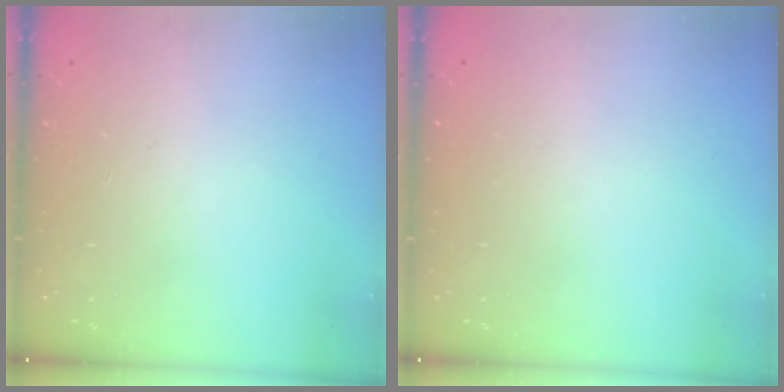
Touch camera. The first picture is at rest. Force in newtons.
{"total": 0.0}